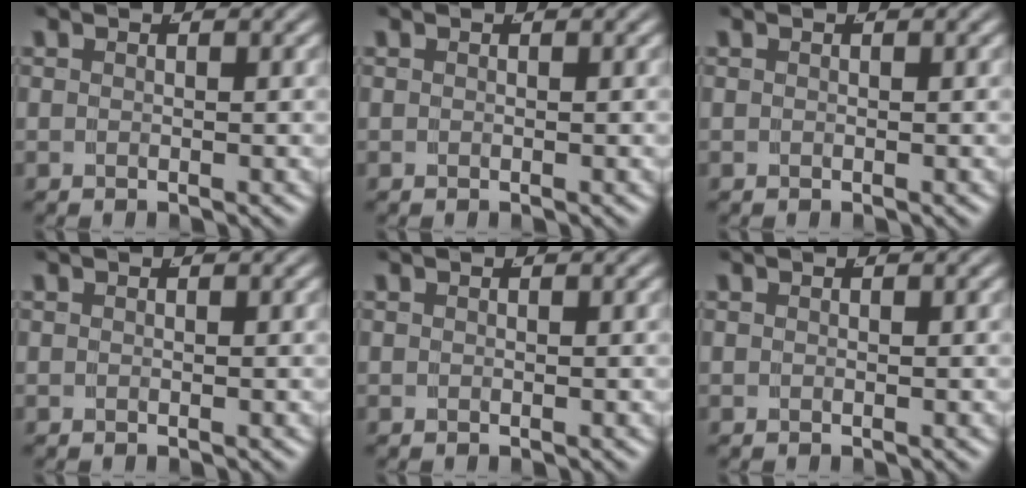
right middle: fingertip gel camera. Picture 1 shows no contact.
{"total": 0.0}
{"total": 0.0}
{"total": 0.0}
{"total": 0.0}
{"total": 0.0}